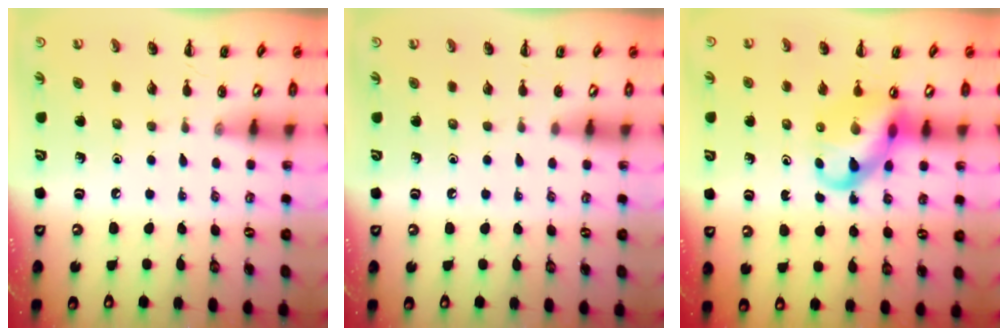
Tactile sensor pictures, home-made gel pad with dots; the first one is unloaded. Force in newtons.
{"total": 0.7, "press": 0.7, "slide": 0.0}
{"total": 10.6, "press": 10.1, "slide": 3.2}